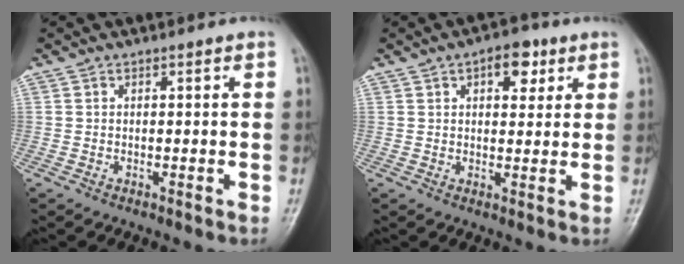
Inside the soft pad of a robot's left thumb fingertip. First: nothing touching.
{"total": 6.0, "force": [2.9, 3.3, 4.0], "torque": [-0.029, -0.007, 0.035]}